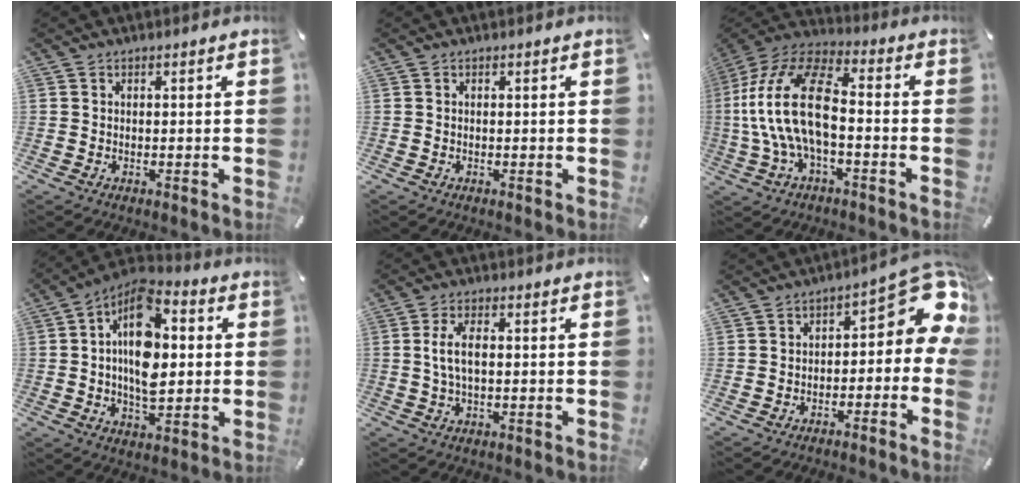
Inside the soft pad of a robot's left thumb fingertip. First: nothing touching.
{"total": 0.0}
{"total": 19.0, "force": [-2.0, 9.6, 16.3], "torque": [-0.342, 0.009, -0.036]}
{"total": 15.6, "force": [1.8, 9.5, 12.2], "torque": [-0.232, -0.010, 0.025]}
{"total": 5.4, "force": [0.4, 2.4, 4.9], "torque": [-0.113, 0.000, -0.002]}
{"total": 11.4, "force": [3.6, 5.7, 9.2], "torque": [-0.105, -0.036, 0.056]}